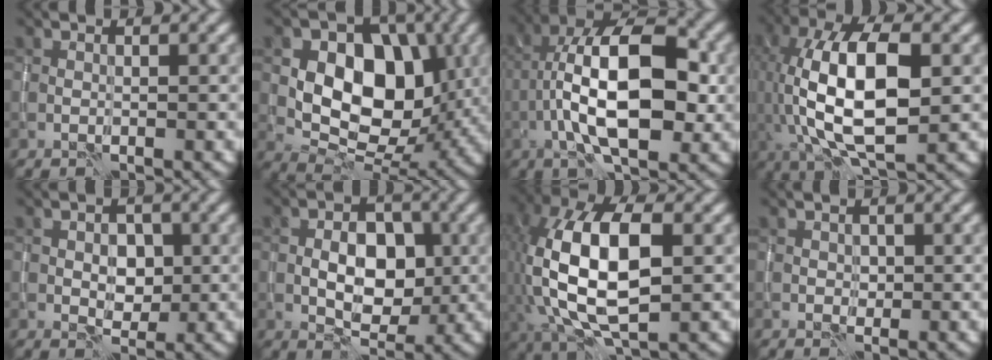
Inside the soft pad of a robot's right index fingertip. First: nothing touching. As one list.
[{"total": 10.1, "force": [1.5, 7.2, 7.0], "torque": [-0.109, -0.001, 0.019]}, {"total": 11.7, "force": [-1.3, 4.8, 10.6], "torque": [-0.173, 0.029, -0.031]}, {"total": 12.2, "force": [0.9, 5.8, 10.6], "torque": [-0.203, 0.007, 0.016]}, {"total": 2.9, "force": [0.1, 2.1, 2.1], "torque": [-0.032, -0.002, 0.002]}, {"total": 5.4, "force": [-0.3, 3.4, 4.1], "torque": [-0.058, 0.002, -0.007]}, {"total": 13.7, "force": [0.6, 7.2, 11.7], "torque": [-0.238, 0.008, 0.012]}, {"total": 0.9, "force": [0.1, 0.9, 0.4], "torque": [-0.008, -0.002, 0.003]}]